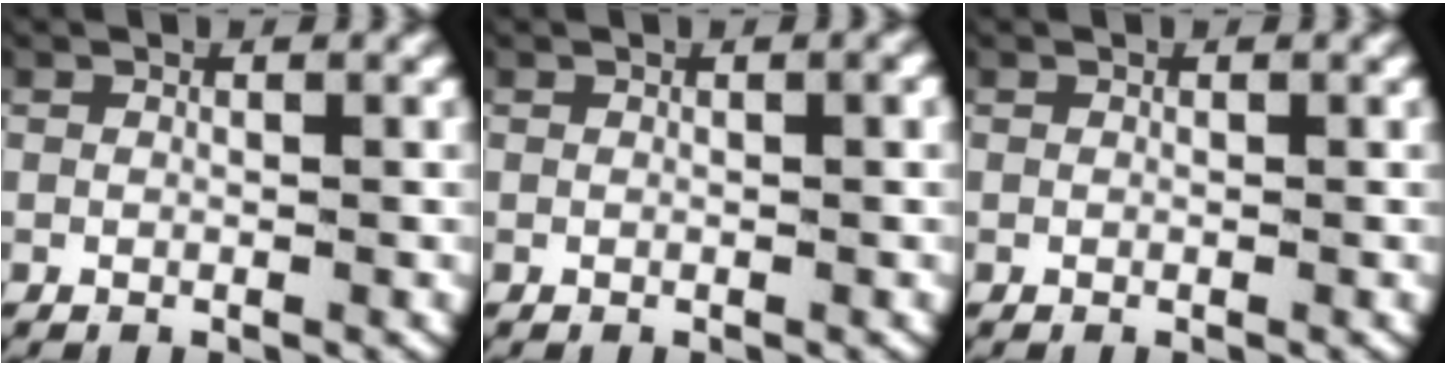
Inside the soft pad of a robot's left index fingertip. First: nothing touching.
{"total": 0.6, "force": [0.3, -0.1, 0.5], "torque": [-0.009, 0.004, 0.005]}
{"total": 0.0}